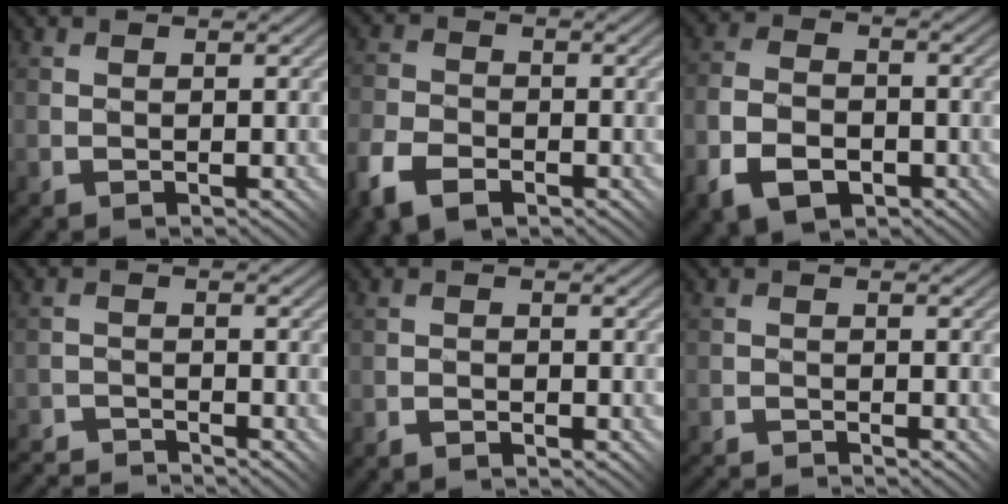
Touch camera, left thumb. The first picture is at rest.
{"total": 6.5, "force": [-3.9, 3.9, 3.4], "torque": [-0.087, -0.012, -0.078]}
{"total": 7.3, "force": [-3.9, 4.4, 4.3], "torque": [-0.099, -0.006, -0.081]}
{"total": 5.0, "force": [-5.0, 0.5, 0.0], "torque": [0.006, 0.006, -0.089]}
{"total": 1.0, "force": [-1.0, 0.0, -0.1], "torque": [0.005, 0.007, -0.022]}
{"total": 2.9, "force": [-2.9, -0.4, -0.1], "torque": [-0.004, 0.003, -0.061]}